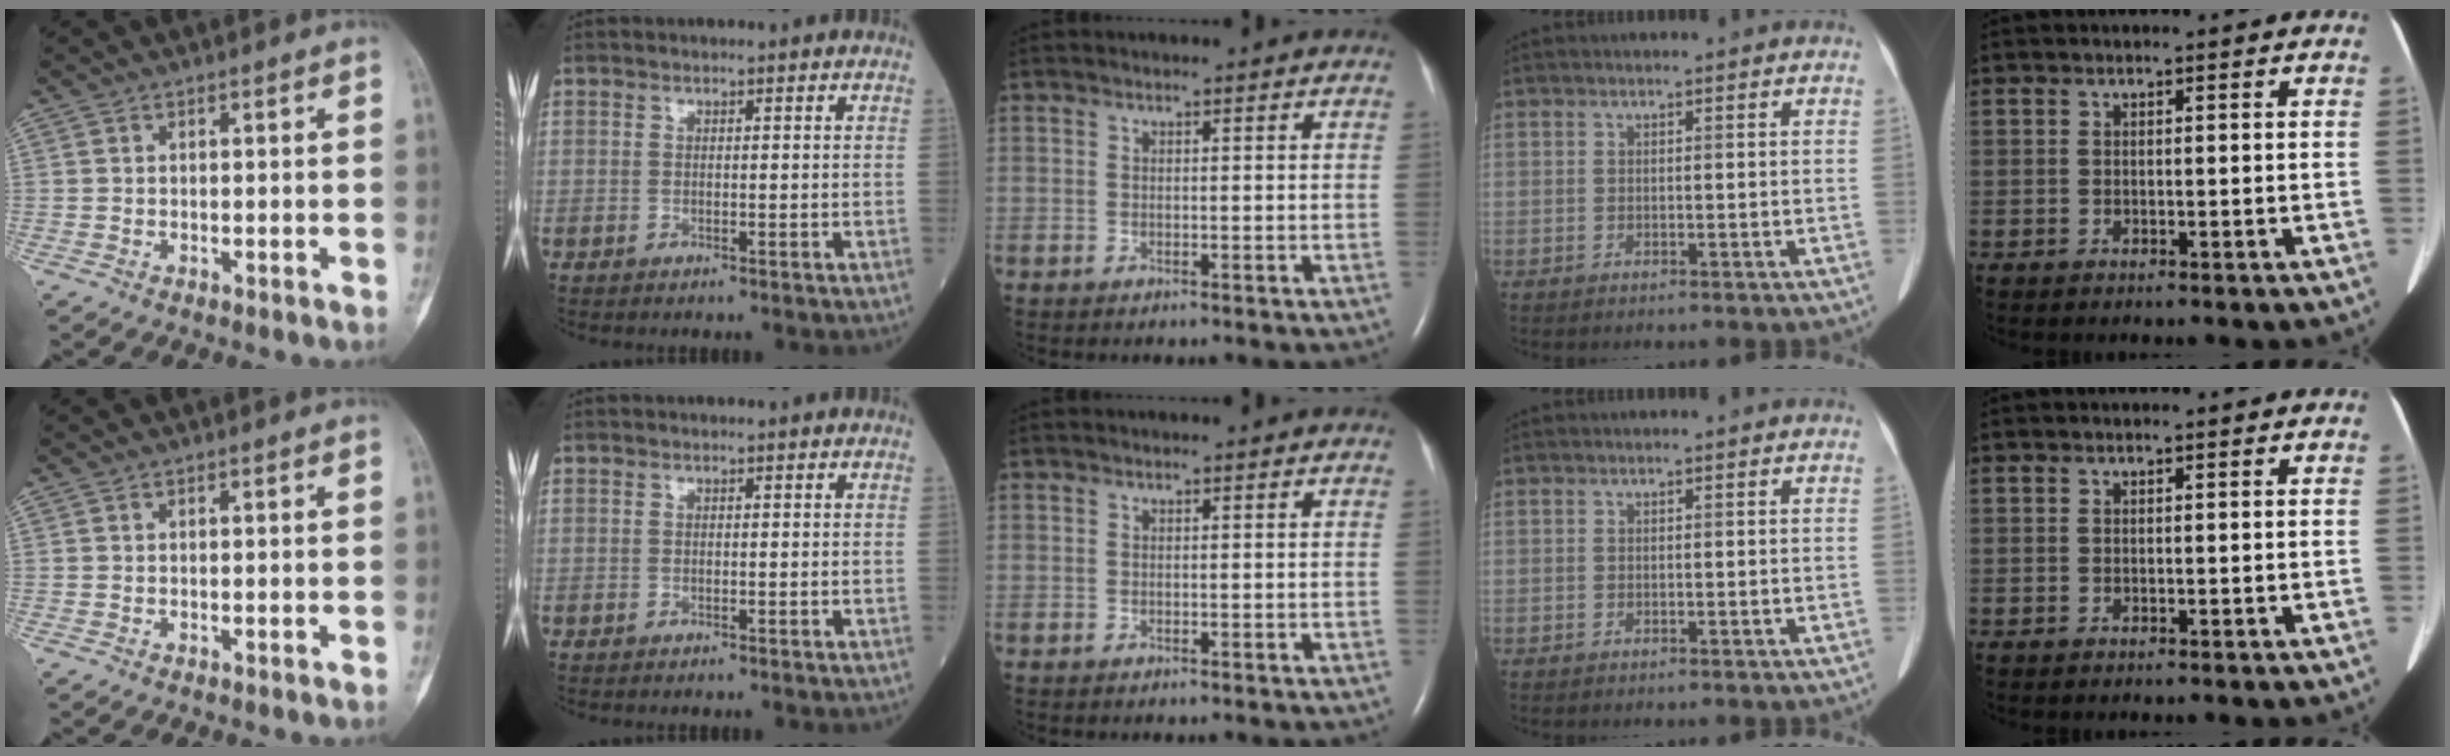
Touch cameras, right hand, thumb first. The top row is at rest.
{}